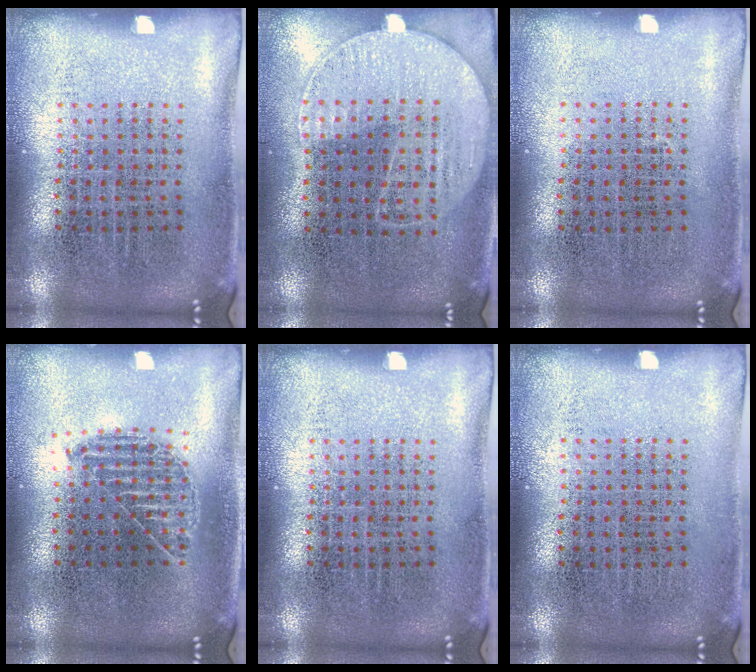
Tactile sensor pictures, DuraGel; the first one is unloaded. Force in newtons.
{"total": 1.2, "press": 1.0, "slide": 0.6}
{"total": 0.0}
{"total": 1.0, "press": 0.9, "slide": 0.3}
{"total": 0.0}
{"total": 0.0}